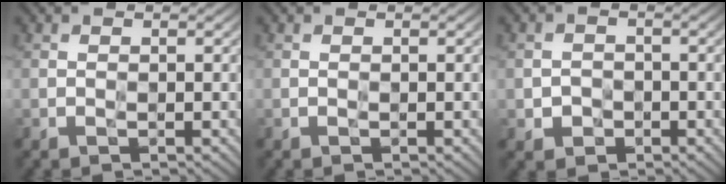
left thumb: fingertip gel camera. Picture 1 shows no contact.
{"total": 0.0}
{"total": 2.3, "force": [-1.0, 1.9, 0.8], "torque": [-0.011, -0.003, -0.021]}